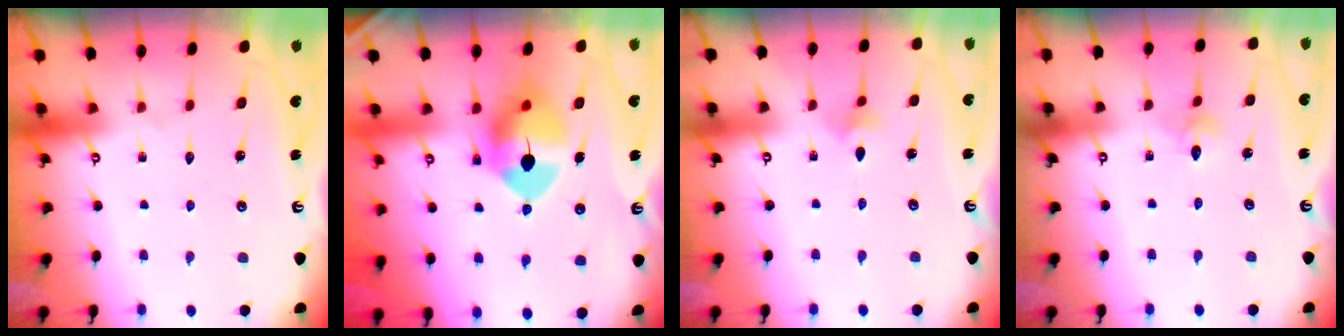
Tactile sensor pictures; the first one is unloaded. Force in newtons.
{"total": 10.0, "press": 9.9, "slide": 1.6}
{"total": 3.6, "press": 3.6, "slide": 0.7}
{"total": 2.4, "press": 2.4, "slide": 0.3}